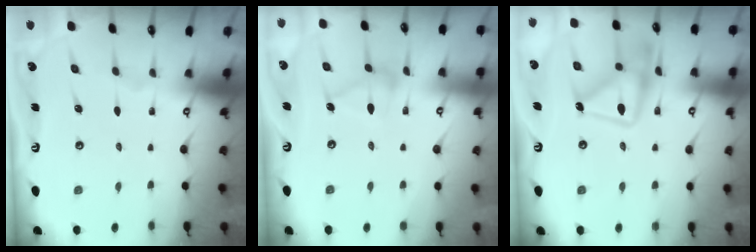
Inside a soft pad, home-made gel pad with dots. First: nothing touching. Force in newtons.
{"total": 9.7, "press": 9.7, "slide": 0.6}
{"total": 16.6, "press": 16.5, "slide": 1.1}